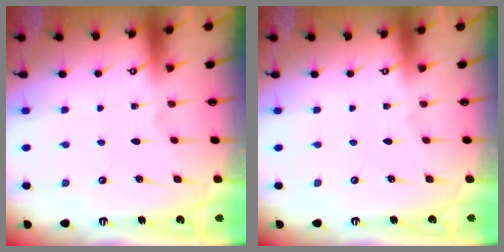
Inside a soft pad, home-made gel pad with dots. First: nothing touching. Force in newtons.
{"total": 0.0}